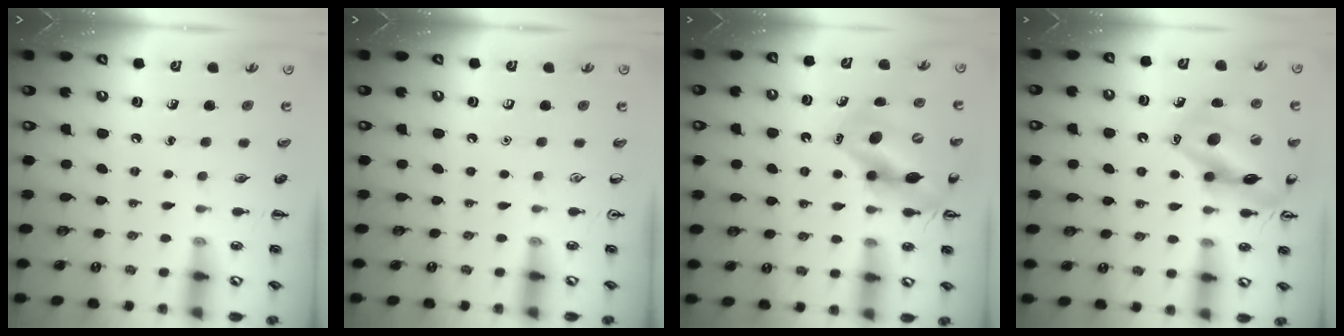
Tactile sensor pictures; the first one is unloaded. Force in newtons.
{"total": 0.0}
{"total": 13.1, "press": 12.5, "slide": 4.0}
{"total": 16.0, "press": 15.9, "slide": 2.1}